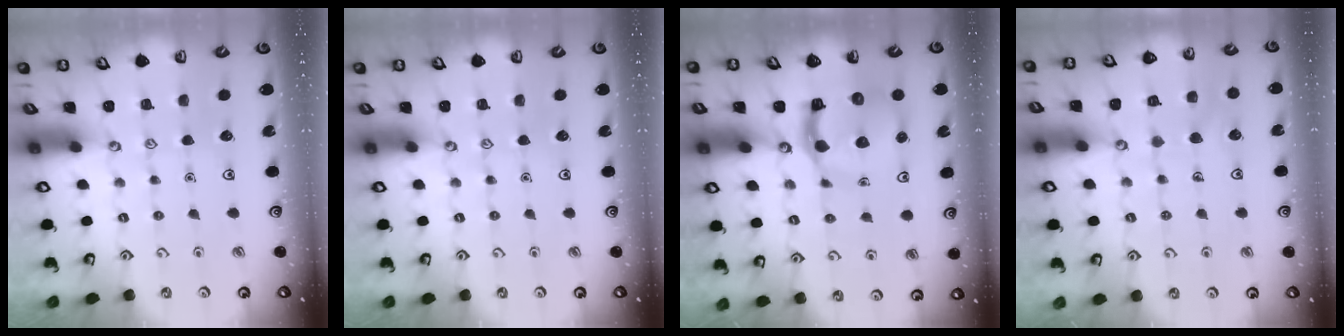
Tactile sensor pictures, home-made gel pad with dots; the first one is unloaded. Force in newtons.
{"total": 0.0}
{"total": 9.7, "press": 9.6, "slide": 1.4}
{"total": 7.0, "press": 7.0, "slide": 0.4}